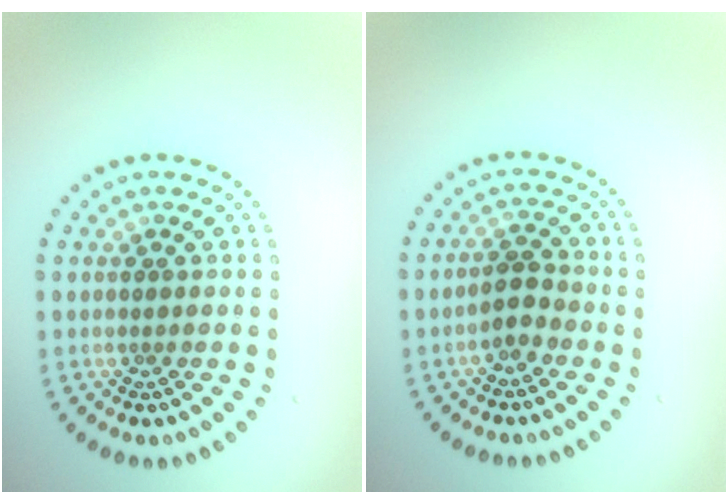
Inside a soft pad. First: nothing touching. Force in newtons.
{"total": 2.1, "press": 1.9, "slide": 0.7}